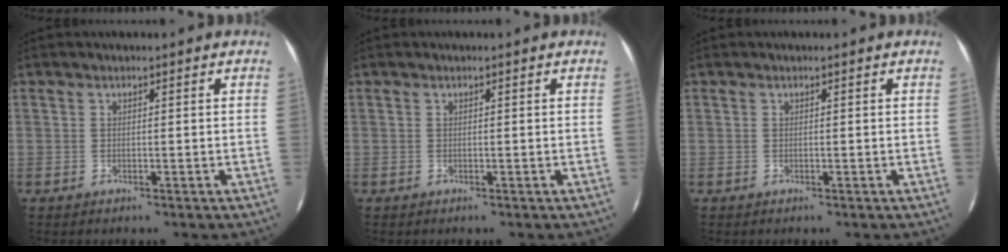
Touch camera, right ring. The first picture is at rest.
{"total": 0.0}
{"total": 0.0}